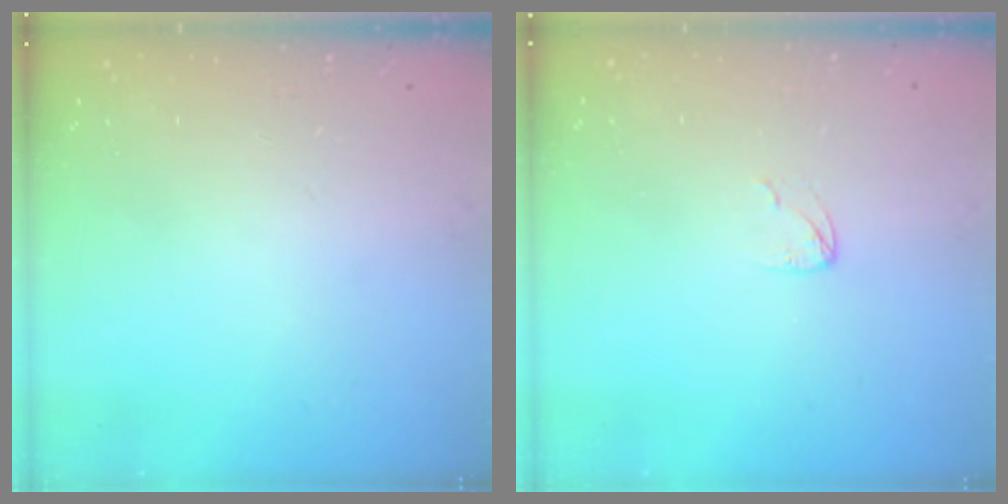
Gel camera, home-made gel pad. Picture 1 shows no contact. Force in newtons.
{"total": 3.0, "press": 2.9, "slide": 0.2}